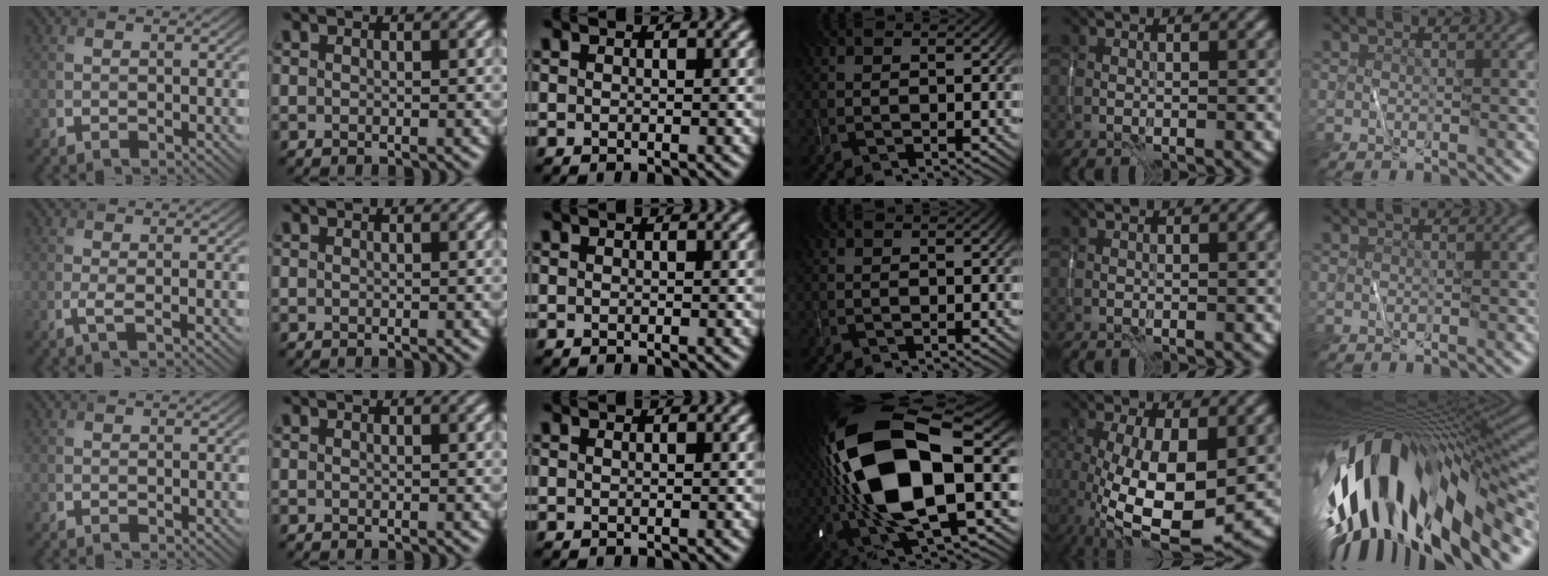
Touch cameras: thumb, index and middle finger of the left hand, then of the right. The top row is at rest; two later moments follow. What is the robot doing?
{"motion": "wipe", "object": "whiteboard"}